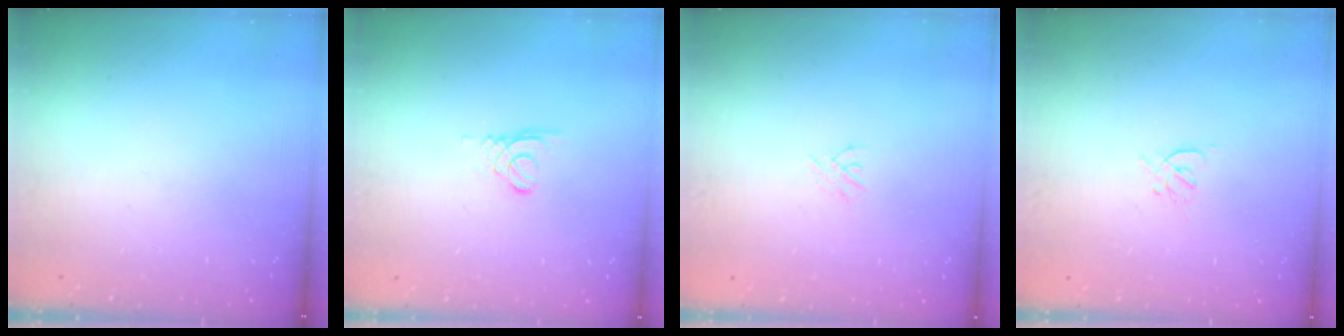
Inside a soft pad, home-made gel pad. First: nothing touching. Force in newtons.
{"total": 1.5, "press": 1.5, "slide": 0.1}
{"total": 1.3, "press": 1.2, "slide": 0.4}
{"total": 1.7, "press": 1.7, "slide": 0.5}